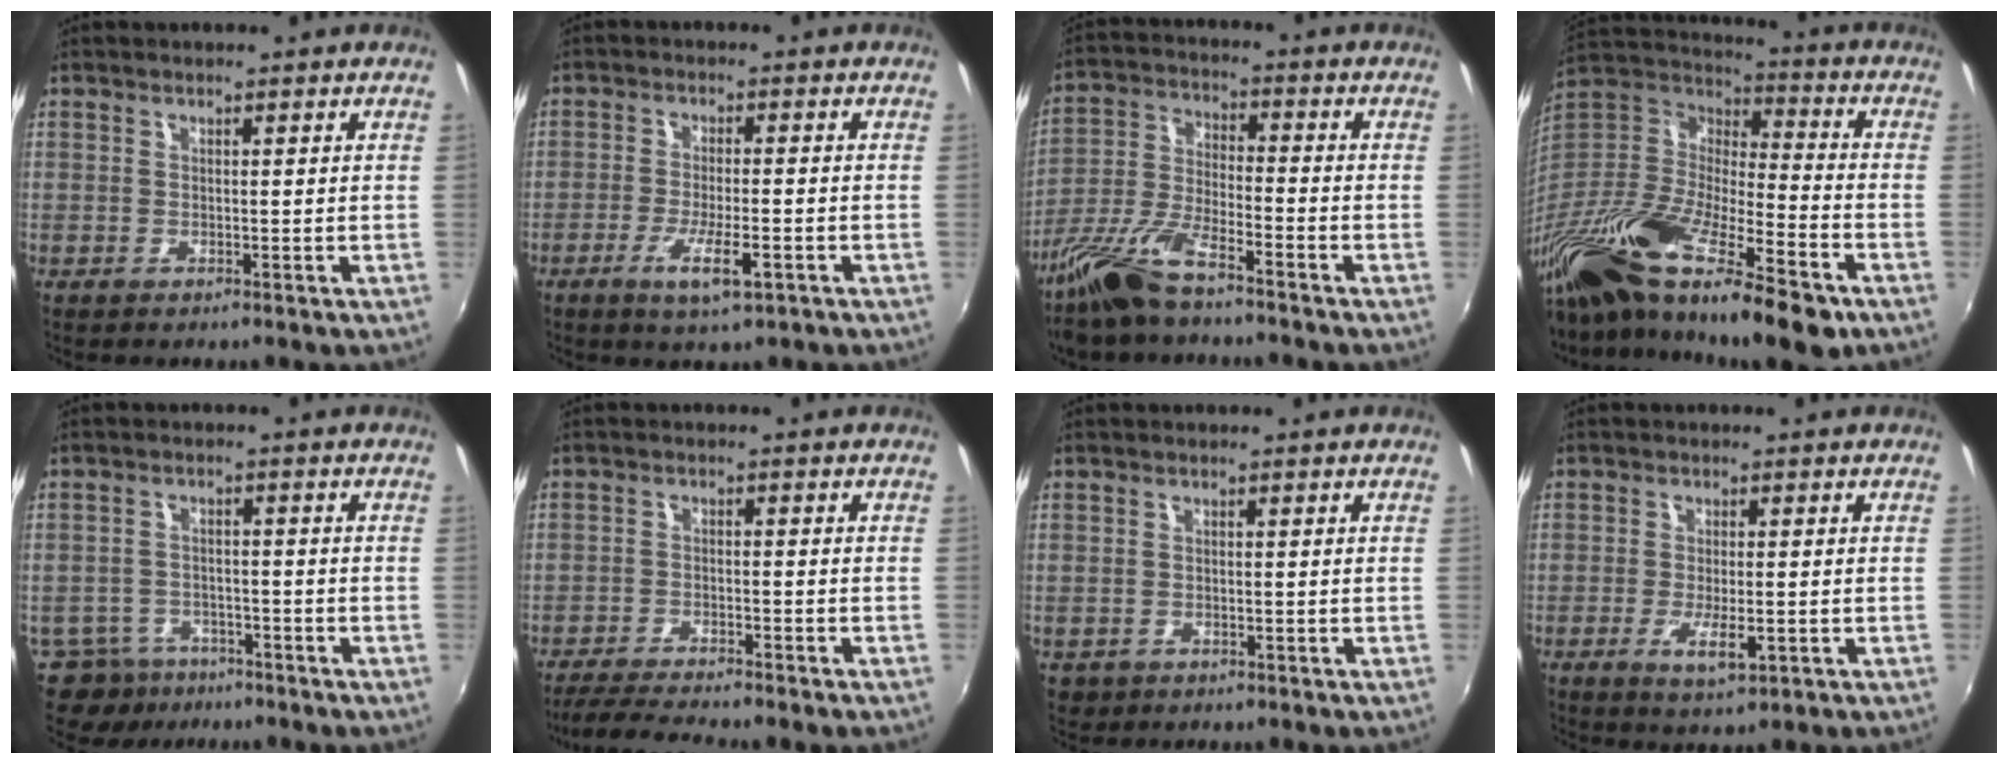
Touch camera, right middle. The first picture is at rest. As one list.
[{"total": 6.4, "force": [-3.4, 1.4, 5.2], "torque": [-0.109, -0.016, -0.057]}, {"total": 11.5, "force": [-8.6, 2.7, 7.1], "torque": [-0.156, -0.012, -0.173]}, {"total": 29.9, "force": [-19.5, 7.6, 21.3], "torque": [-0.387, -0.046, -0.341]}, {"total": 8.6, "force": [-6.3, 5.5, 2.0], "torque": [-0.061, 0.000, -0.097]}, {"total": 8.4, "force": [-7.7, 0.5, 3.4], "torque": [-0.088, -0.019, -0.126]}, {"total": 2.4, "force": [-0.8, 2.1, 0.9], "torque": [-0.024, -0.005, -0.009]}, {"total": 4.7, "force": [-1.8, 1.4, 4.1], "torque": [-0.081, -0.014, -0.030]}]